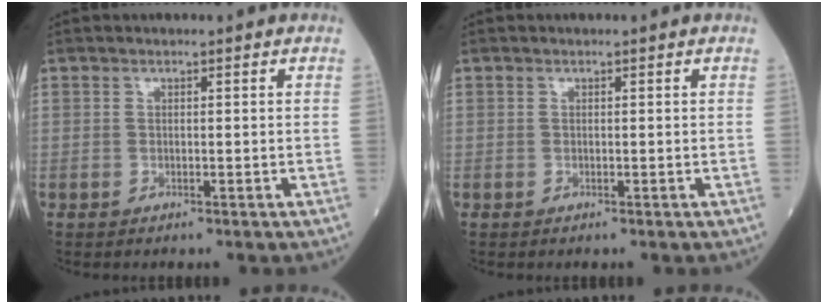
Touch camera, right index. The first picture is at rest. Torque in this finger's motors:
{"motor_torque": [0.00, 0.00, 0.00, -0.01]}